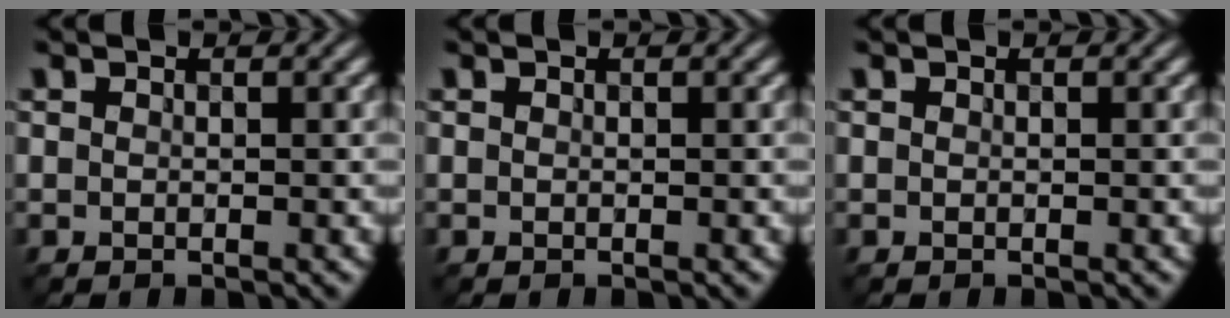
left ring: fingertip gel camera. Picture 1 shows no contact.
{"total": 0.0}
{"total": 0.0}